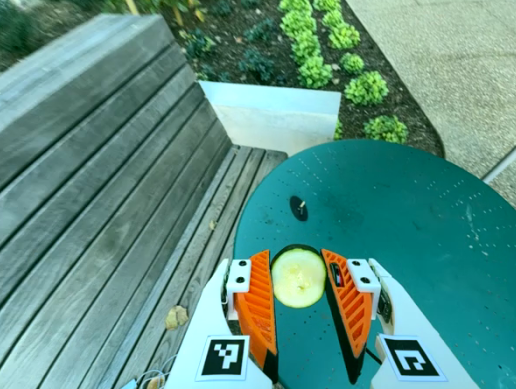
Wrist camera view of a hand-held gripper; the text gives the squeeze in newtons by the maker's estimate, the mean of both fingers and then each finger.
{"total": 11.5, "left": 11.9, "right": 11.0}